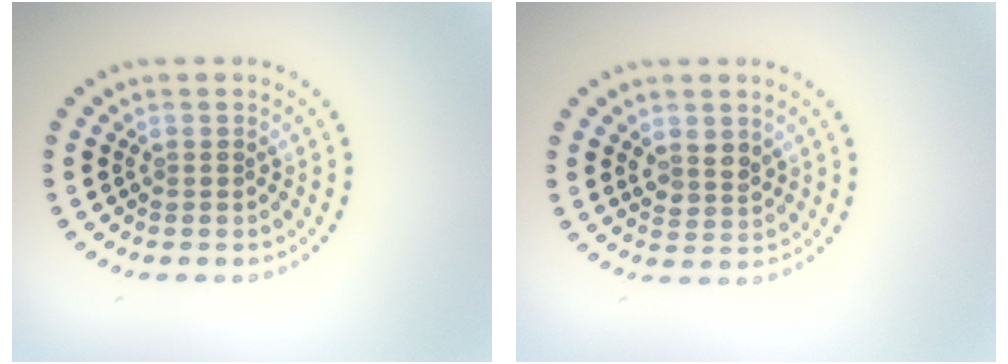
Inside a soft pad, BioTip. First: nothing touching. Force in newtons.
{"total": 2.0, "press": 1.8, "slide": 0.9}